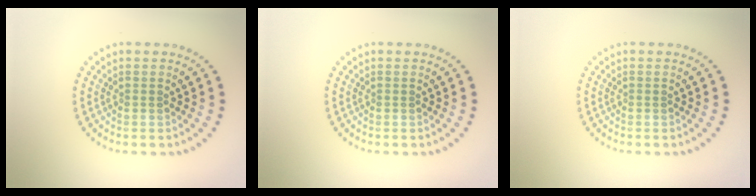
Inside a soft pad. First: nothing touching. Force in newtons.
{"total": 0.0}
{"total": 0.0}